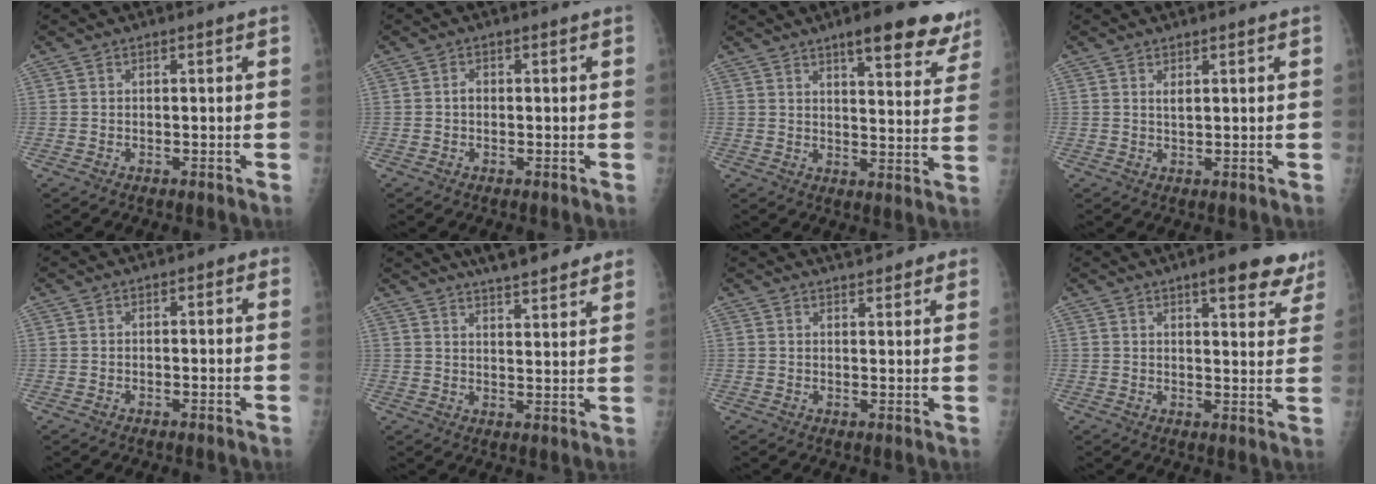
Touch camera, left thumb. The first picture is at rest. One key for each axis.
{"total": 1.3, "fx": -0.1, "fy": 1.0, "fz": 0.8, "tx": -0.007, "ty": 0.004, "tz": -0.005}
{"total": 14.5, "fx": 10.5, "fy": 3.9, "fz": 9.2, "tx": -0.077, "ty": -0.051, "tz": 0.124}
{"total": 1.4, "fx": 0.8, "fy": 0.4, "fz": 1.0, "tx": -0.017, "ty": -0.006, "tz": 0.016}
{"total": 1.2, "fx": 0.3, "fy": 0.8, "fz": 0.9, "tx": 0.000, "ty": 0.004, "tz": -0.006}
{"total": 14.2, "fx": 11.7, "fy": 3.1, "fz": 7.4, "tx": -0.083, "ty": -0.037, "tz": 0.155}
{"total": 8.2, "fx": 6.8, "fy": 2.7, "fz": 3.8, "tx": -0.029, "ty": -0.014, "tz": 0.081}
{"total": 10.7, "fx": 7.5, "fy": 3.1, "fz": 6.9, "tx": -0.053, "ty": -0.035, "tz": 0.086}